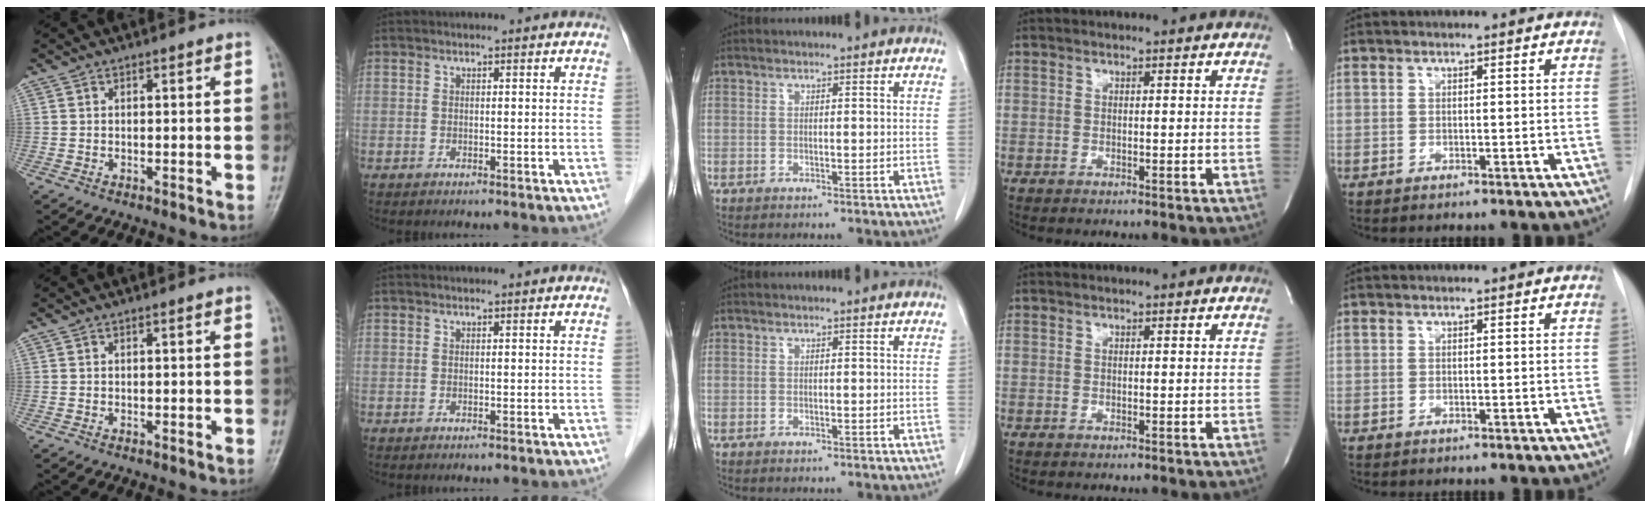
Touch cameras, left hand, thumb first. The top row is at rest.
{}